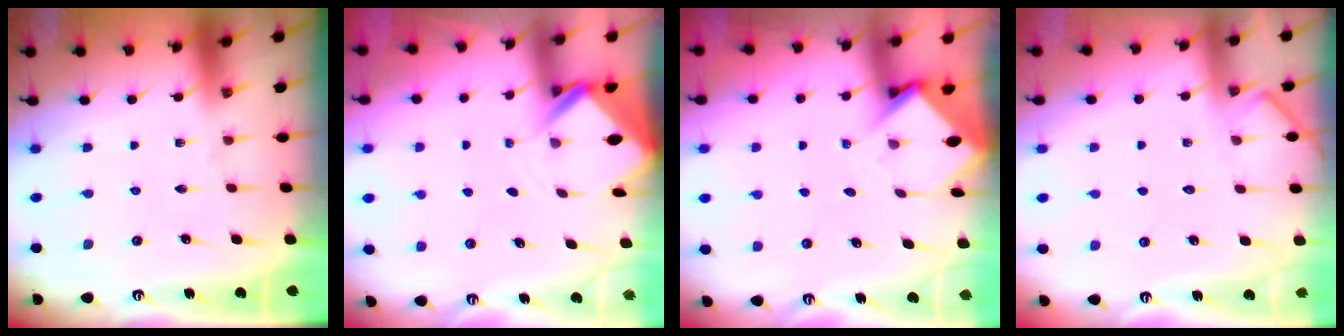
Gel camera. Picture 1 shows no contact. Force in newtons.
{"total": 2.9, "press": 2.9, "slide": 0.2}
{"total": 3.6, "press": 3.6, "slide": 0.2}
{"total": 3.5, "press": 3.5, "slide": 0.4}